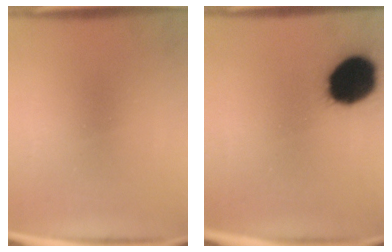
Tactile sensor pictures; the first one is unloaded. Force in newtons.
{"total": 17.9}